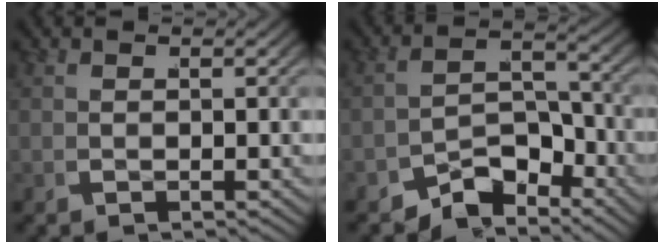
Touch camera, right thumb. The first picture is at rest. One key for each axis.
{"total": 5.5, "fx": -4.3, "fy": 2.5, "fz": 2.3, "tx": -0.033, "ty": -0.015, "tz": -0.072}